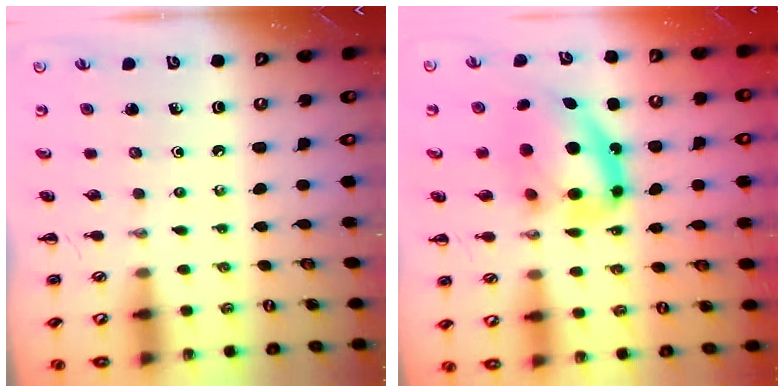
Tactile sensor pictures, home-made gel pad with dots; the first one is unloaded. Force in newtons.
{"total": 12.7, "press": 12.3, "slide": 3.0}